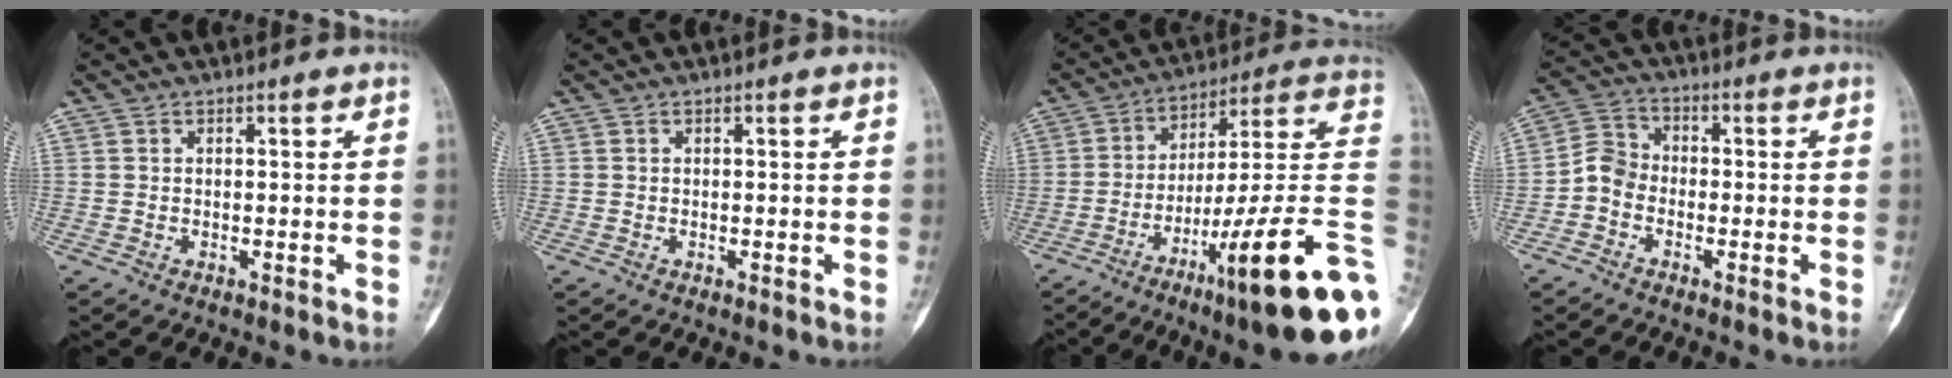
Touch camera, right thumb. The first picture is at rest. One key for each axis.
{"total": 0.0}
{"total": 26.0, "fx": -9.2, "fy": 2.8, "fz": 24.2, "tx": -0.294, "ty": 0.059, "tz": -0.137}
{"total": 5.1, "fx": -1.9, "fy": 4.0, "fz": 2.5, "tx": -0.036, "ty": 0.020, "tz": -0.054}